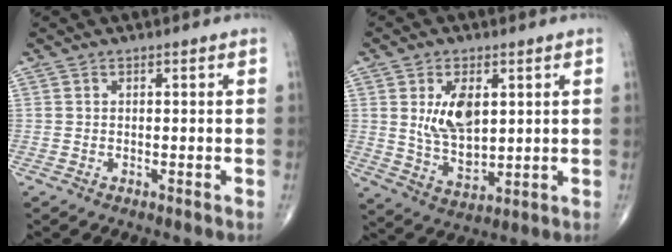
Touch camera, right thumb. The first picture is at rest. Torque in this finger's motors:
{"motor_torque": [1.58, 0.90, 0.55, -0.72, 0.10]}